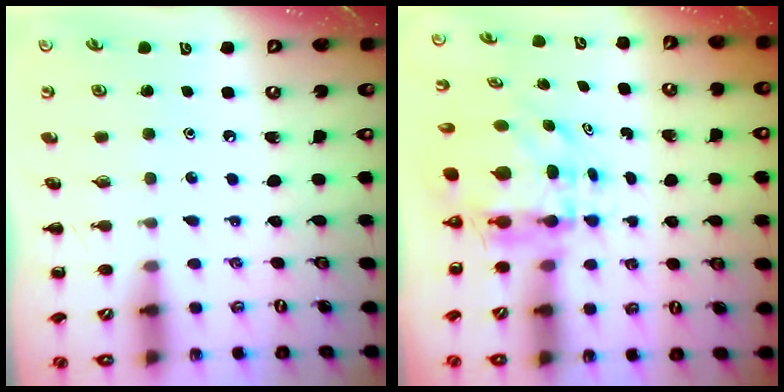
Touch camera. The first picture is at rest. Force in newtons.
{"total": 6.0, "press": 5.8, "slide": 1.4}